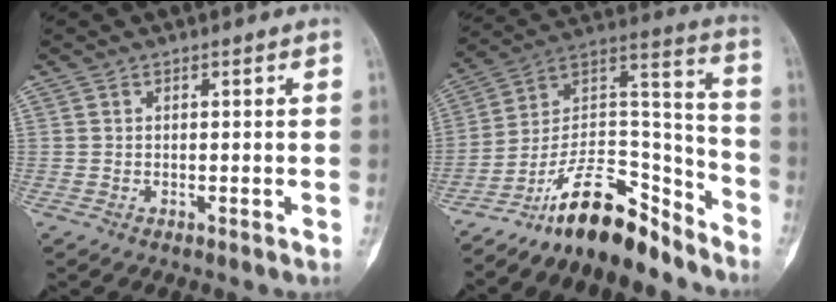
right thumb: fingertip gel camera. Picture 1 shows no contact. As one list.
[{"total": 18.8, "force": [-15.0, 6.8, 9.0], "torque": [-0.108, 0.138, -0.260]}]